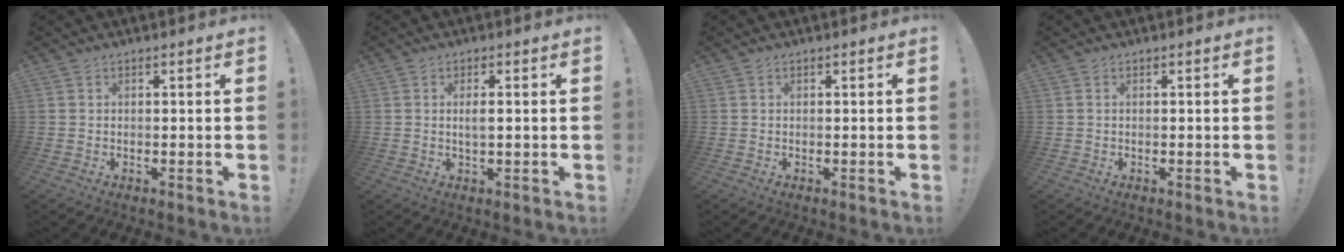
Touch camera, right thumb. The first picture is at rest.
{"total": 2.4, "force": [0.1, 0.5, 2.4], "torque": [-0.035, -0.005, -0.003]}
{"total": 0.0}
{"total": 0.0}